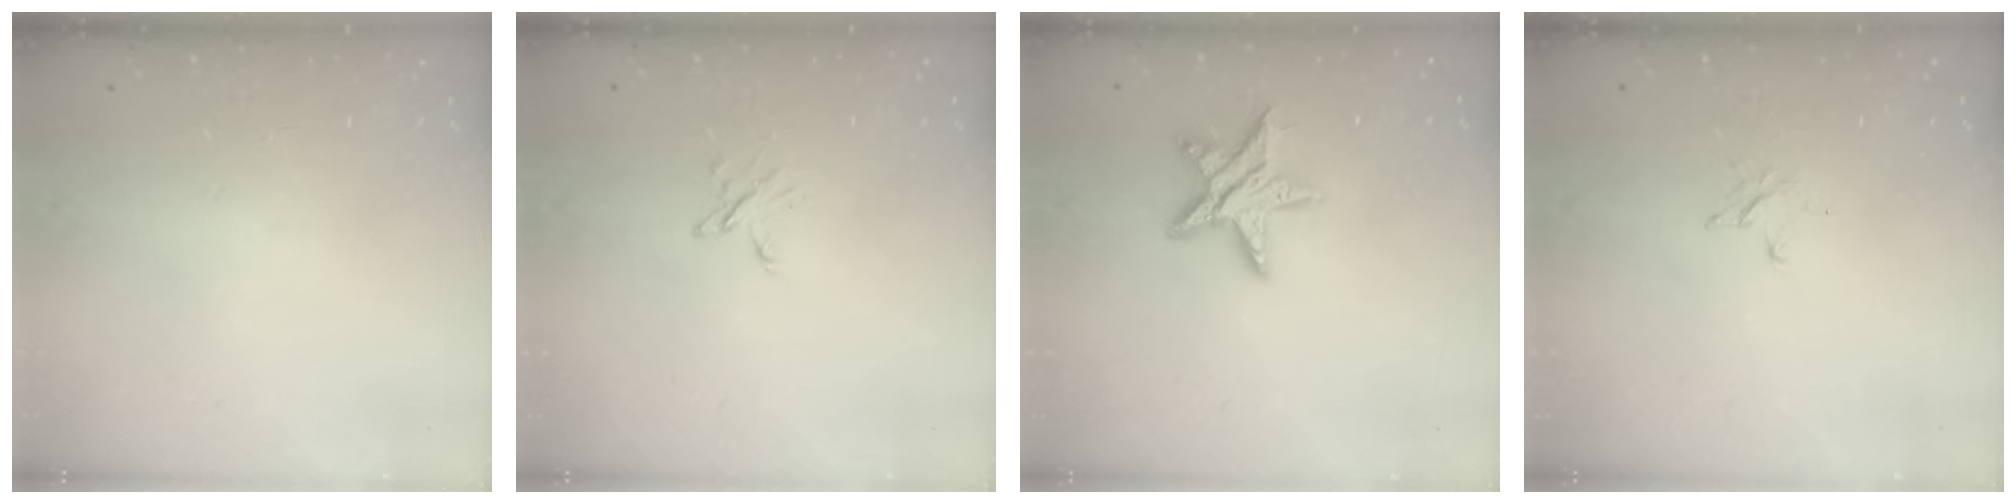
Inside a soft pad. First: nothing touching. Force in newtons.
{"total": 4.0, "press": 4.0, "slide": 0.5}
{"total": 11.7, "press": 11.7, "slide": 0.8}
{"total": 2.6, "press": 2.6, "slide": 0.3}